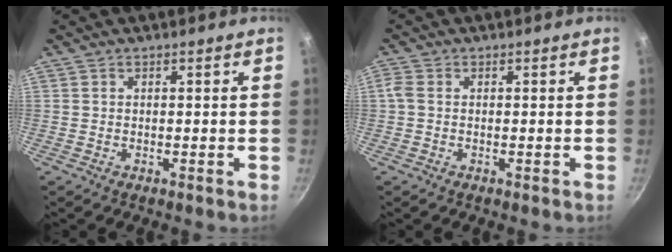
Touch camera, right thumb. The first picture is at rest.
{"total": 1.7, "force": [0.0, 1.2, 1.2], "torque": [-0.029, 0.004, -0.003]}